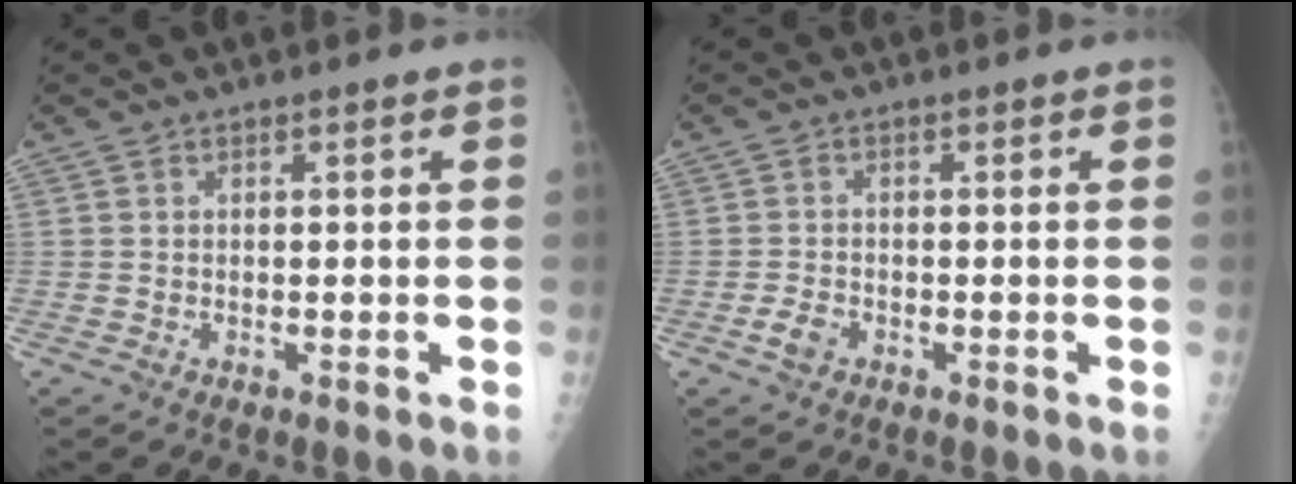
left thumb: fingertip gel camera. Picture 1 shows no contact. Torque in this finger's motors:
{"motor_torque": [-0.32, 0.23, 0.15, 0.06, 0.00]}